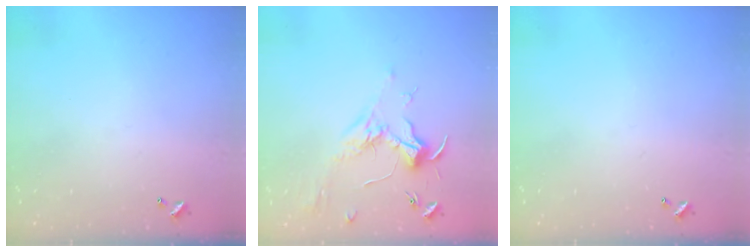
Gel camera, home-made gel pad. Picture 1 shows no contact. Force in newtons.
{"total": 1.8, "press": 1.7, "slide": 0.6}
{"total": 0.0}